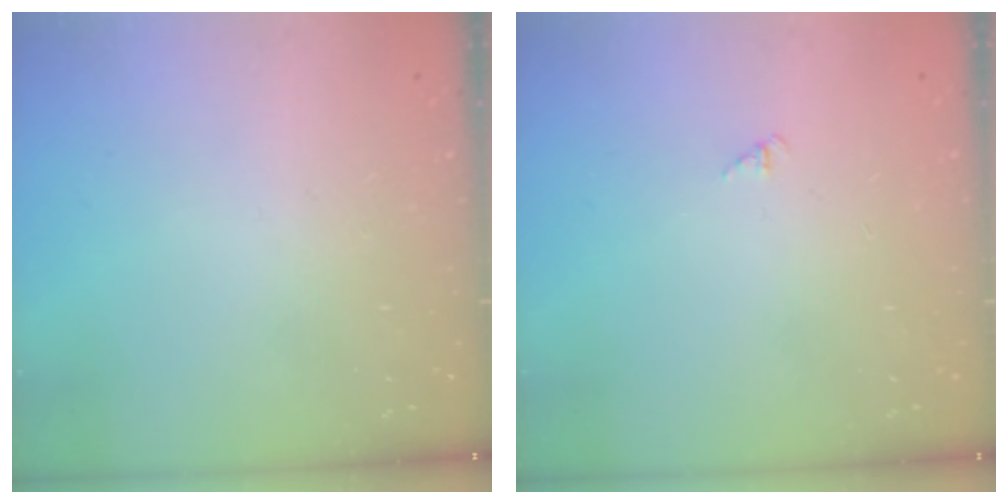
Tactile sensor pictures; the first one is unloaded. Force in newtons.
{"total": 1.3, "press": 1.2, "slide": 0.3}